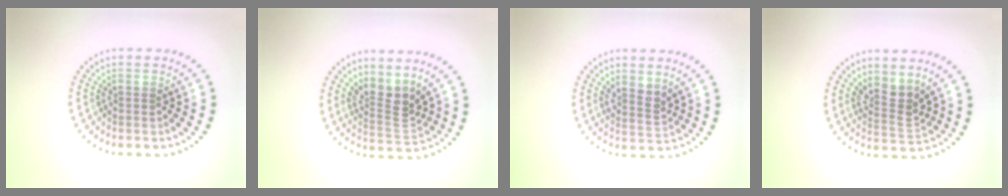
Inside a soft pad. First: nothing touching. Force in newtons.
{"total": 3.2, "press": 2.4, "slide": 2.2}
{"total": 2.2, "press": 1.7, "slide": 1.4}
{"total": 2.7, "press": 2.0, "slide": 1.9}